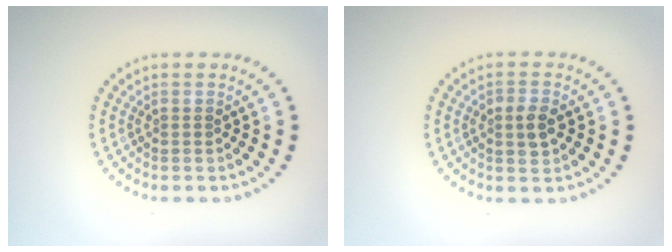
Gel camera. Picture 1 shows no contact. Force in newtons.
{"total": 2.0, "press": 2.0, "slide": 0.1}